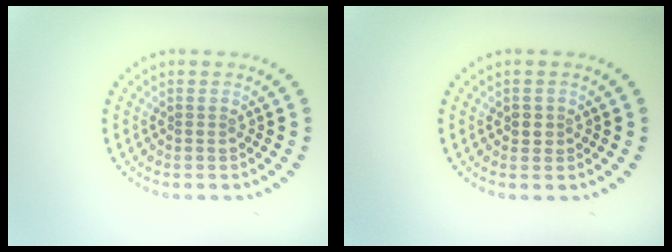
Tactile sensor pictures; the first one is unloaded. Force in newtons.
{"total": 1.0, "press": 0.9, "slide": 0.5}